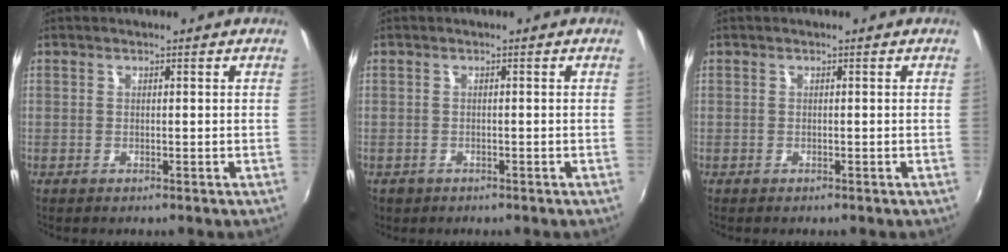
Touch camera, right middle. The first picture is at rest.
{"total": 2.2, "force": [-1.1, 1.8, 0.7], "torque": [-0.019, -0.006, -0.016]}
{"total": 0.0}